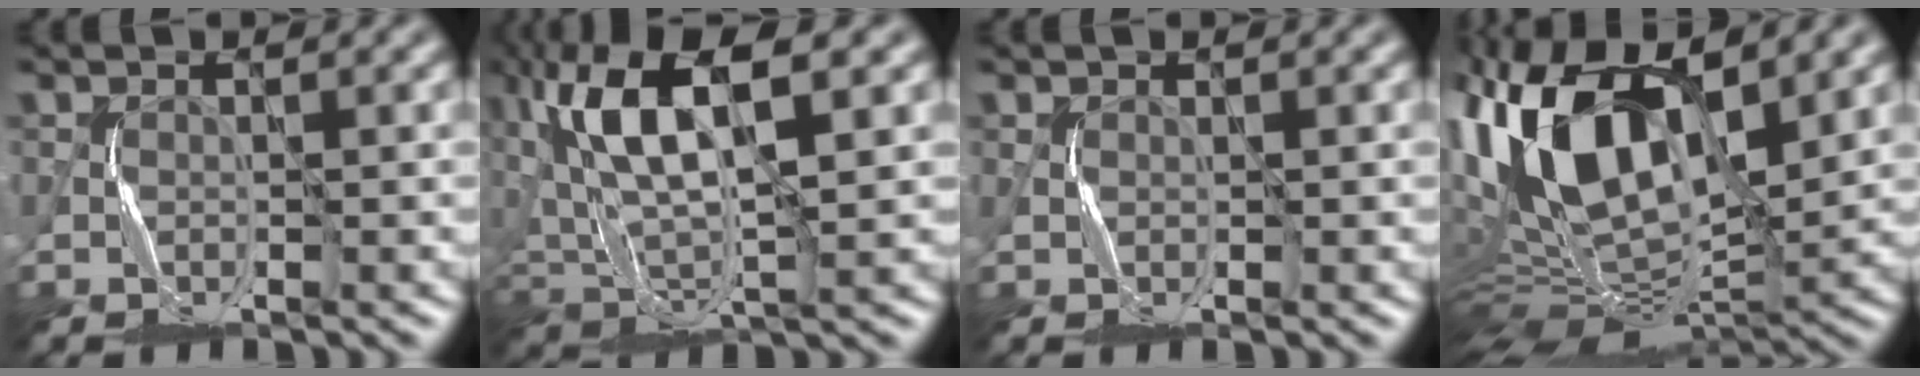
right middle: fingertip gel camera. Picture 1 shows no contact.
{"total": 11.6, "force": [4.5, 4.4, 9.7], "torque": [-0.202, 0.017, 0.084]}
{"total": 0.7, "force": [0.2, 0.5, 0.3], "torque": [-0.006, -0.002, 0.004]}
{"total": 15.7, "force": [4.0, 8.0, 13.0], "torque": [-0.247, 0.008, 0.070]}